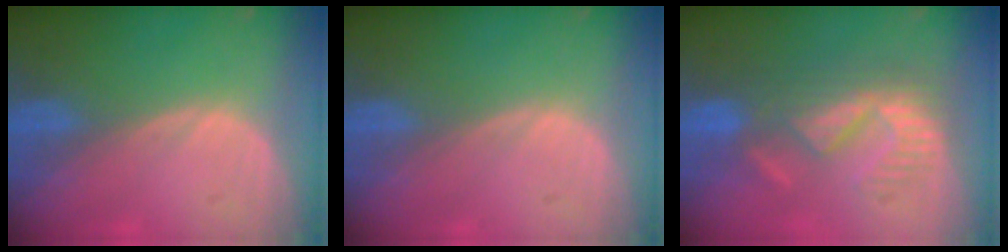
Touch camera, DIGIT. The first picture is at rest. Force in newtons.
{"total": 0.0}
{"total": 8.9, "press": 8.1, "slide": 3.6}